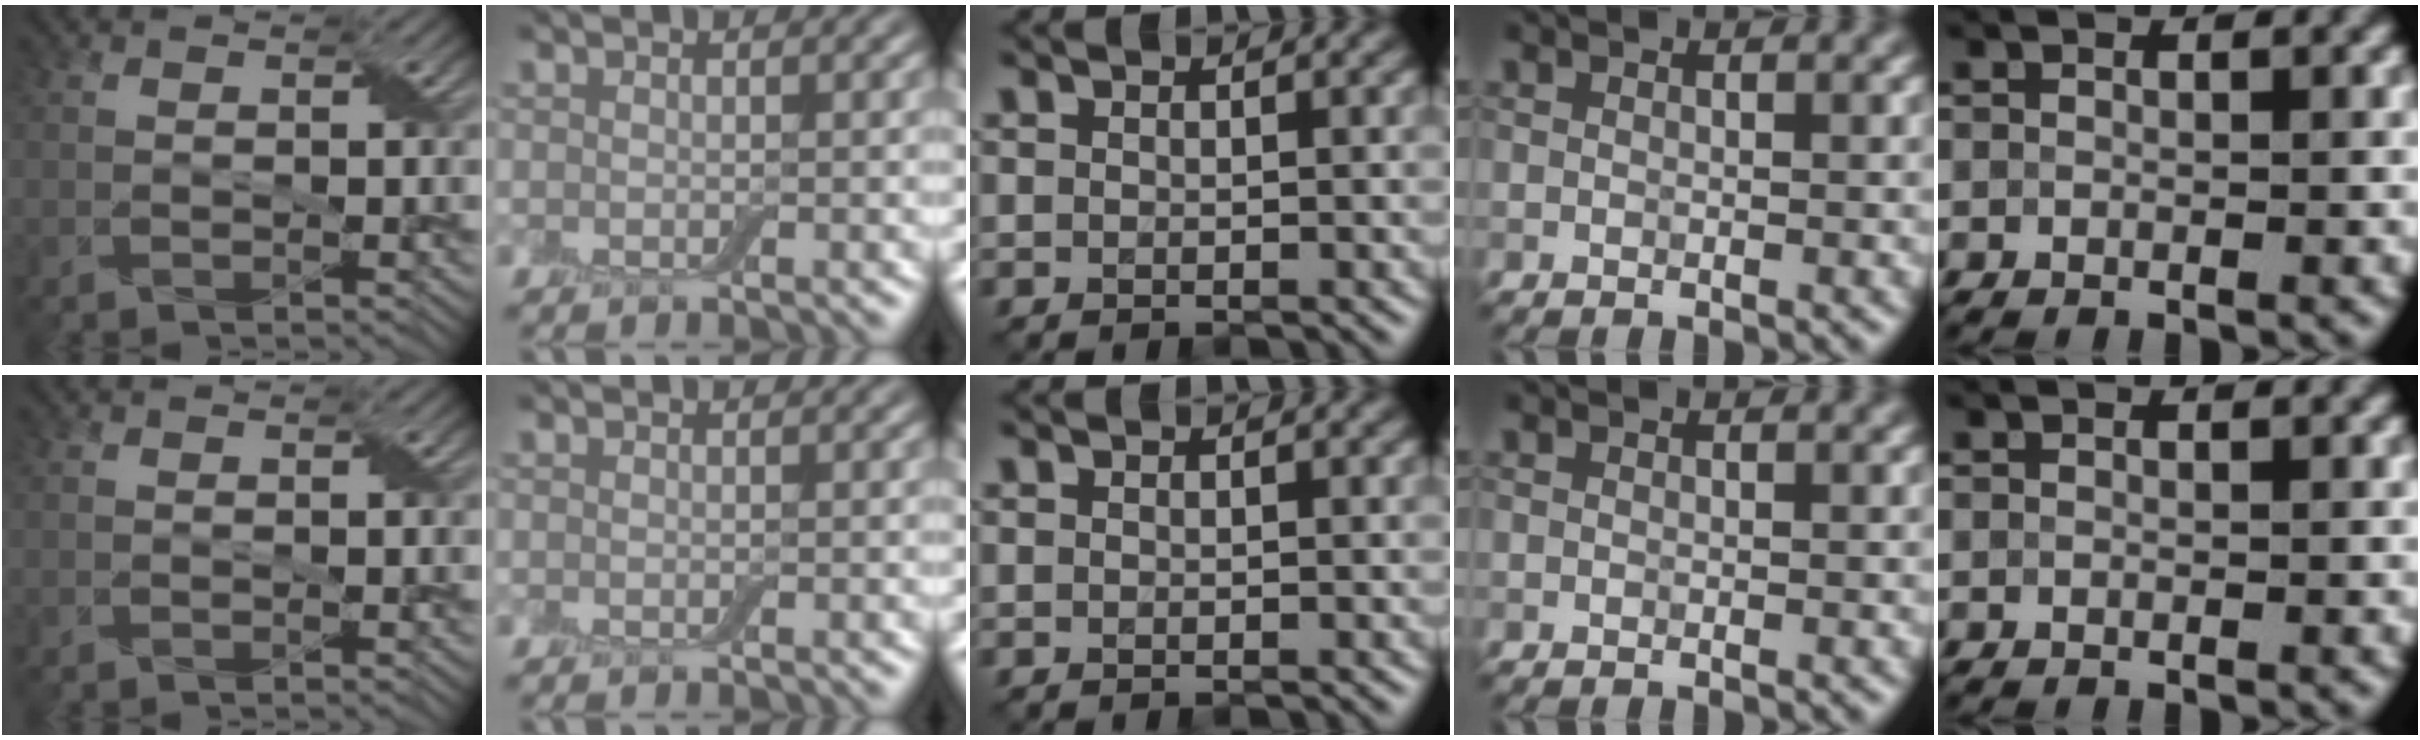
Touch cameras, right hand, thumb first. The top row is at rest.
{}